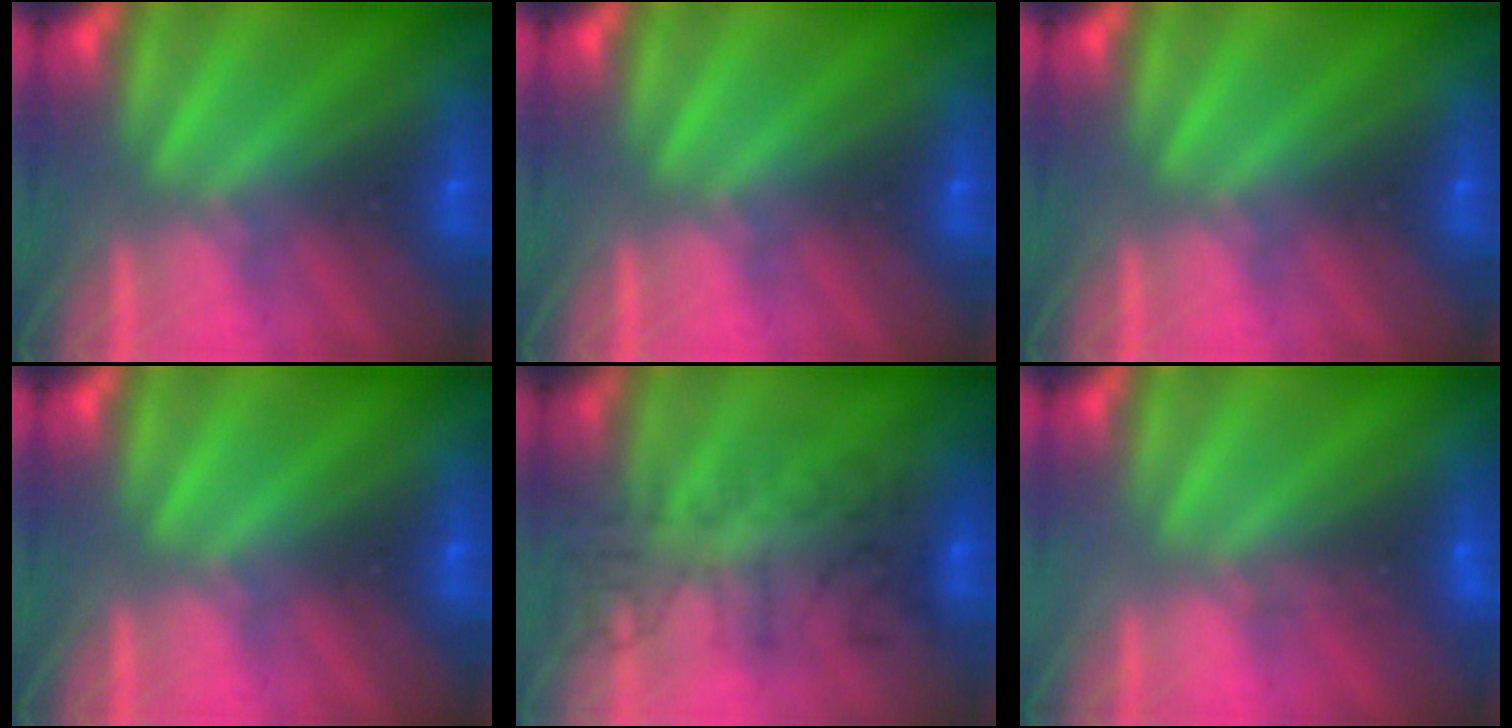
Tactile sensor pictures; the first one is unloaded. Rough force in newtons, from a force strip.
{"total": 0.0}
{"total": 0.0}
{"total": 0.0}
{"total": 5.4}
{"total": 3.0}